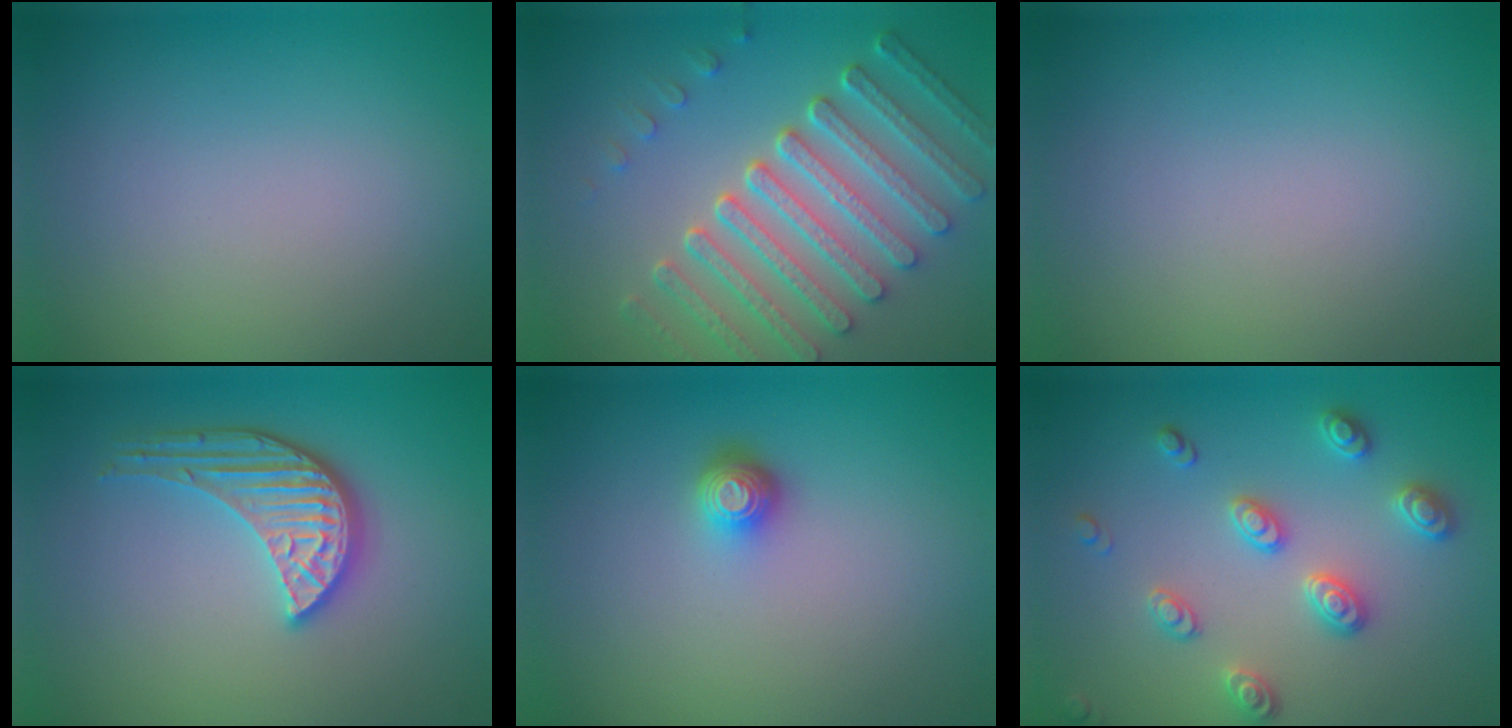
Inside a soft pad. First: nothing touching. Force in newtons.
{"total": 7.5, "press": 5.7, "slide": 4.9}
{"total": 0.0}
{"total": 4.1, "press": 3.5, "slide": 2.2}
{"total": 1.8, "press": 1.3, "slide": 1.2}
{"total": 3.0, "press": 2.9, "slide": 0.6}